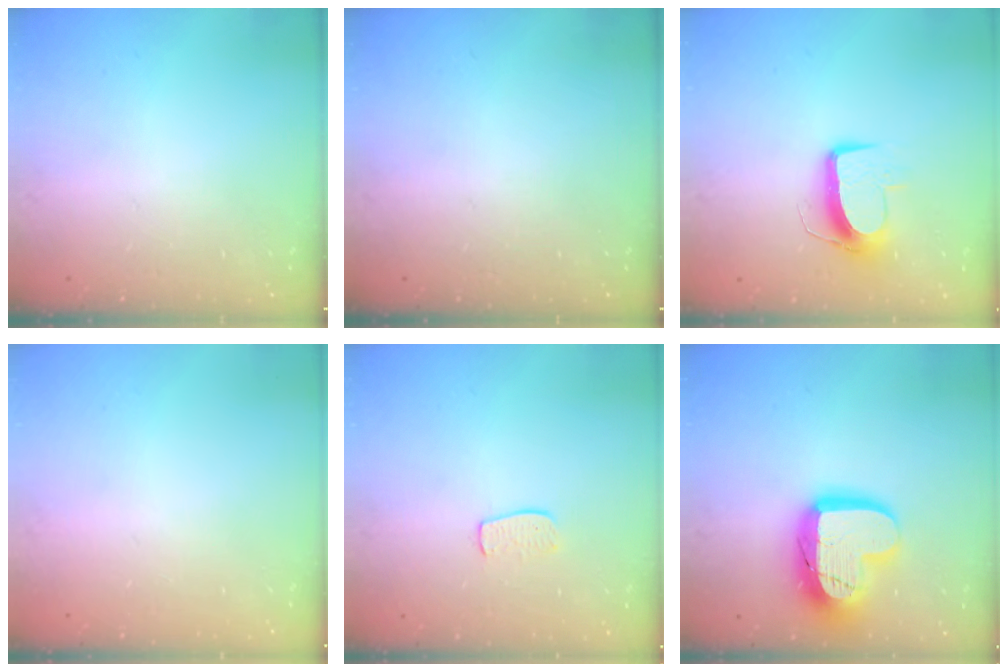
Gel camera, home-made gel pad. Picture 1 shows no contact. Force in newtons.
{"total": 0.0}
{"total": 10.2, "press": 10.1, "slide": 0.5}
{"total": 0.0}
{"total": 6.9, "press": 6.8, "slide": 0.4}
{"total": 18.4, "press": 18.3, "slide": 1.4}